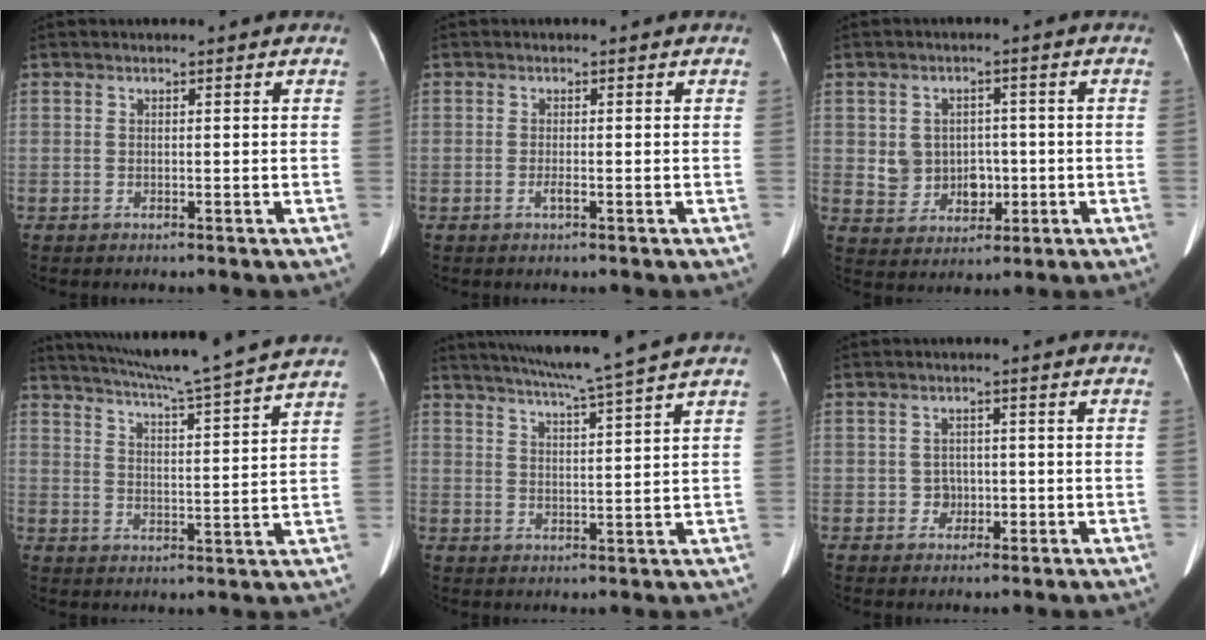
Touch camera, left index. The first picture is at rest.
{"total": 0.9, "force": [-0.5, 0.1, 0.7], "torque": [-0.020, -0.001, -0.008]}
{"total": 6.0, "force": [-0.1, 5.4, 2.5], "torque": [-0.041, 0.015, 0.011]}
{"total": 17.5, "force": [15.6, -1.7, 7.7], "torque": [-0.138, -0.016, 0.212]}
{"total": 10.4, "force": [8.8, -2.1, 5.1], "torque": [-0.086, -0.002, 0.127]}
{"total": 2.4, "force": [-0.7, 2.2, 0.7], "torque": [-0.008, 0.007, -0.009]}